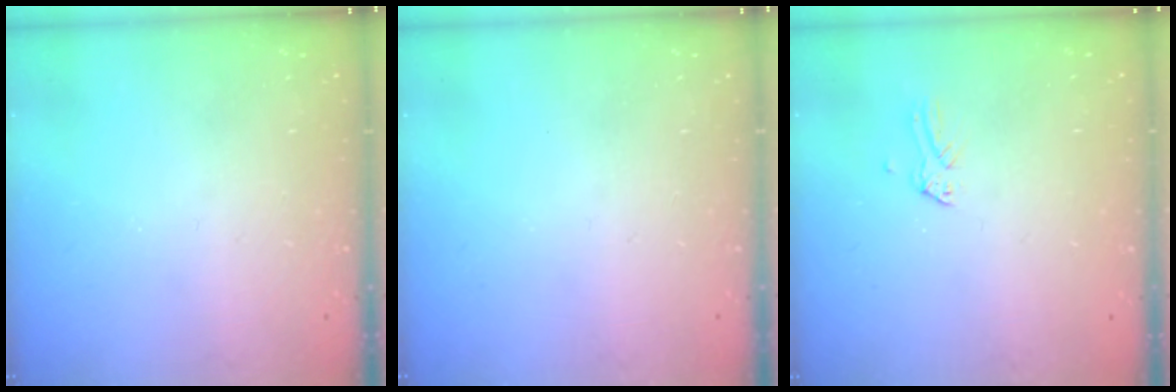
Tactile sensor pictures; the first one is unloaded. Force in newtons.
{"total": 0.0}
{"total": 0.0}